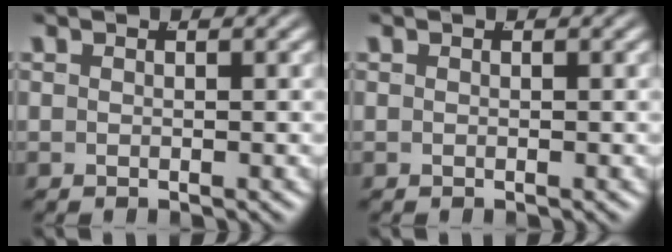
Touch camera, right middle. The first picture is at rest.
{"total": 0.0}